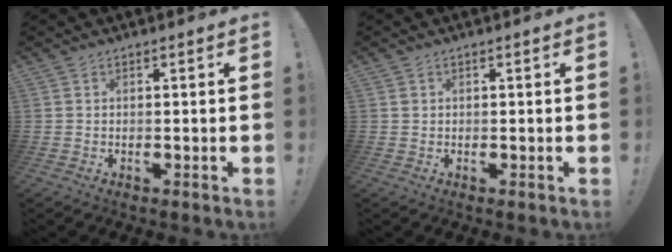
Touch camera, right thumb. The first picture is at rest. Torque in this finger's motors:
{"motor_torque": [0.01, 0.15, 0.18, -0.06, 0.00]}